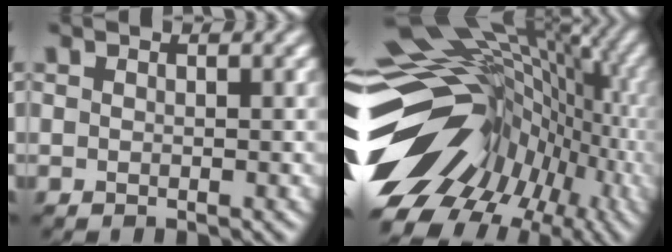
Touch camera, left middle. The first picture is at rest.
{"total": 18.0, "force": [-1.7, 12.6, 12.7], "torque": [-0.190, 0.021, -0.023]}